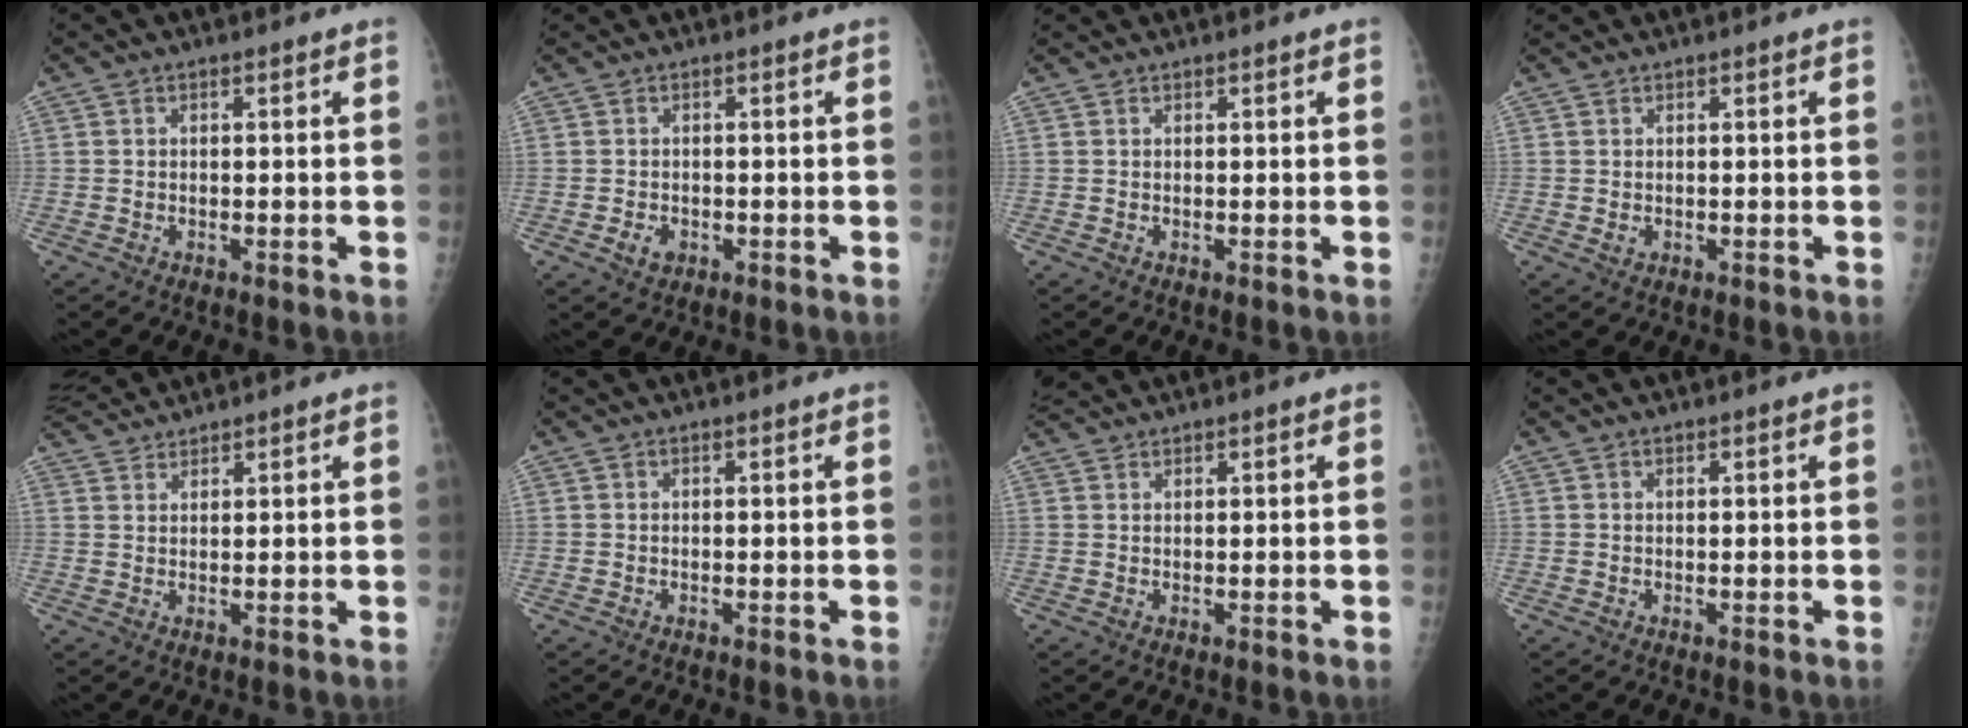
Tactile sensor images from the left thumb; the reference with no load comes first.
{"total": 1.8, "force": [-0.5, 1.5, 0.9], "torque": [-0.007, 0.002, -0.002]}
{"total": 0.0}
{"total": 0.9, "force": [0.3, 0.8, 0.3], "torque": [0.001, 0.001, 0.005]}
{"total": 4.6, "force": [4.6, 0.4, 0.3], "torque": [-0.006, 0.010, 0.090]}
{"total": 0.0}
{"total": 2.2, "force": [2.2, 0.2, 0.3], "torque": [-0.008, 0.015, 0.047]}
{"total": 0.0}